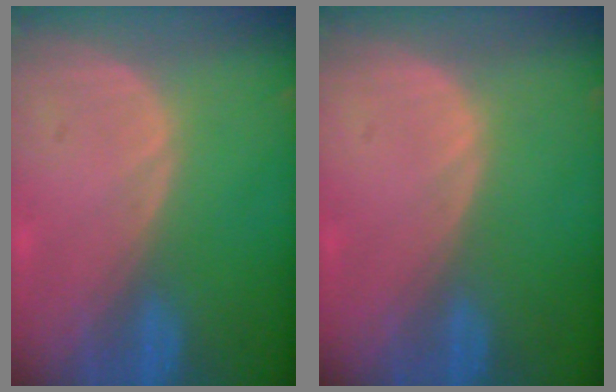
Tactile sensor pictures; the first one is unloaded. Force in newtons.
{"total": 0.0}